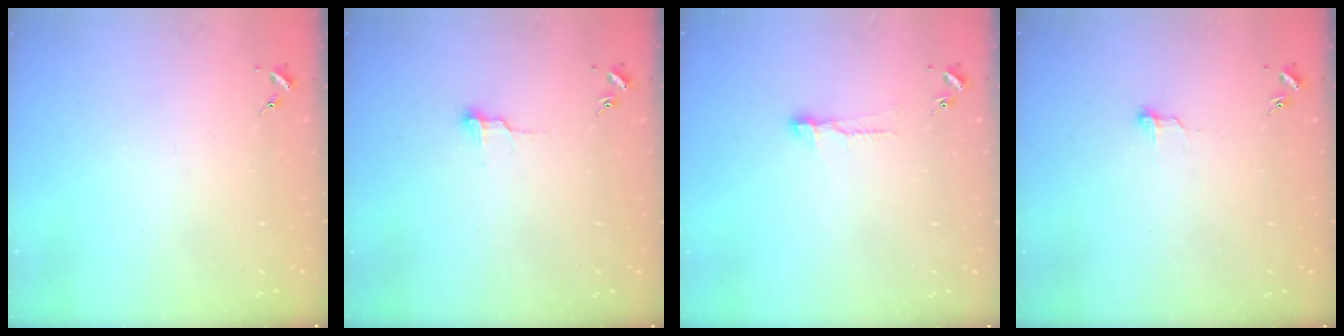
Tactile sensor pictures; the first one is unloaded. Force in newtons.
{"total": 5.9, "press": 5.9, "slide": 0.4}
{"total": 7.2, "press": 7.1, "slide": 0.6}
{"total": 5.6, "press": 5.5, "slide": 0.6}